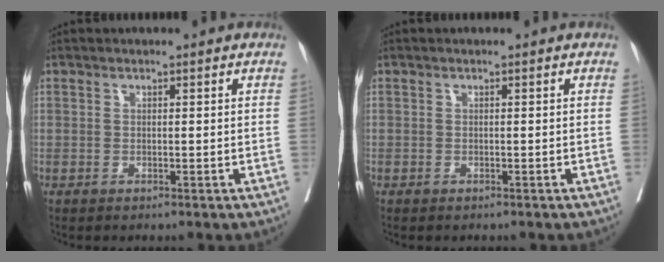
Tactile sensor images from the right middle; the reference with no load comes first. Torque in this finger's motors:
{"motor_torque": [0.12, -0.32, -0.03, 0.02]}